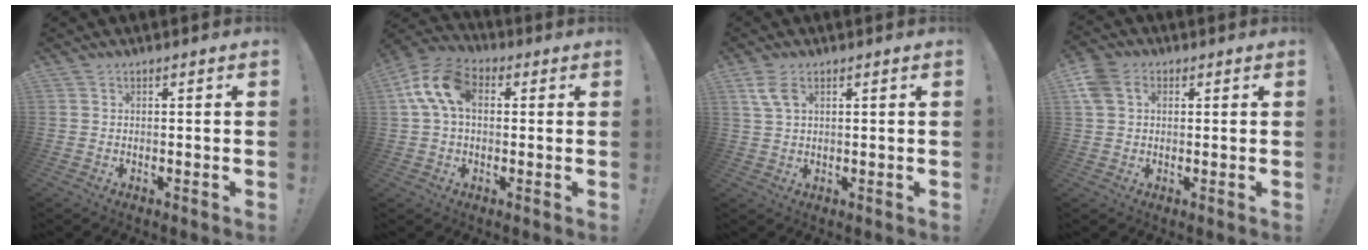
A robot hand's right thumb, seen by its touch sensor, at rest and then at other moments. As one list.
[{"total": 14.0, "force": [3.1, 8.9, 10.3], "torque": [-0.193, 0.011, 0.059]}, {"total": 5.3, "force": [2.3, 2.9, 3.9], "torque": [-0.076, -0.005, 0.042]}, {"total": 6.7, "force": [2.1, 5.0, 3.9], "torque": [-0.087, 0.005, 0.043]}]